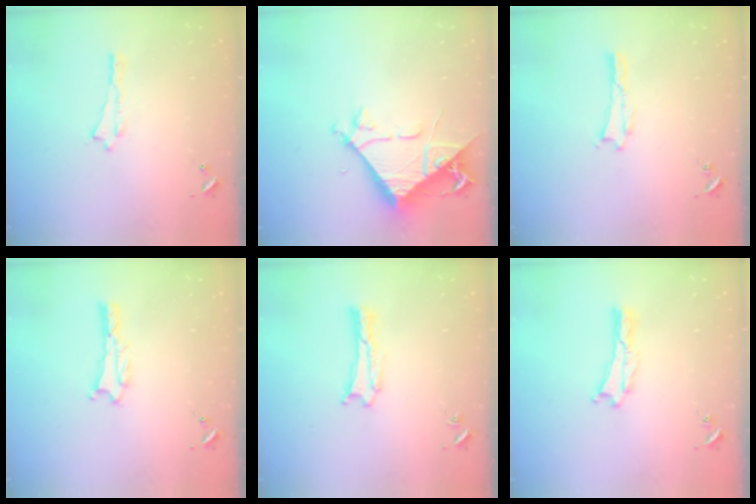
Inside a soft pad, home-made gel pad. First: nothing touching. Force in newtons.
{"total": 8.7, "press": 8.6, "slide": 1.1}
{"total": 0.0}
{"total": 1.3, "press": 1.3, "slide": 0.3}
{"total": 0.8, "press": 0.8, "slide": 0.0}
{"total": 0.0}